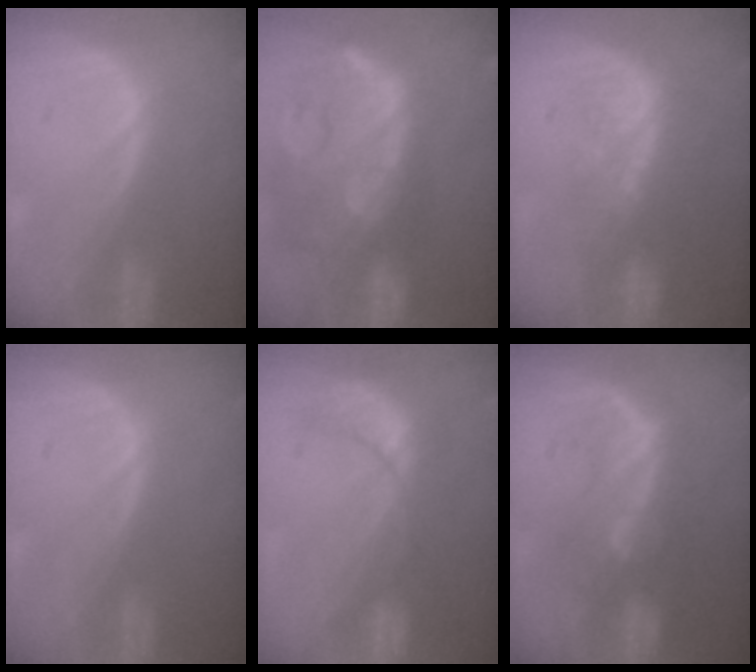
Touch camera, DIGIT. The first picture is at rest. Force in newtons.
{"total": 14.9, "press": 12.0, "slide": 8.9}
{"total": 8.2, "press": 7.1, "slide": 4.0}
{"total": 0.0}
{"total": 9.1, "press": 7.9, "slide": 4.5}
{"total": 9.6, "press": 8.5, "slide": 4.6}